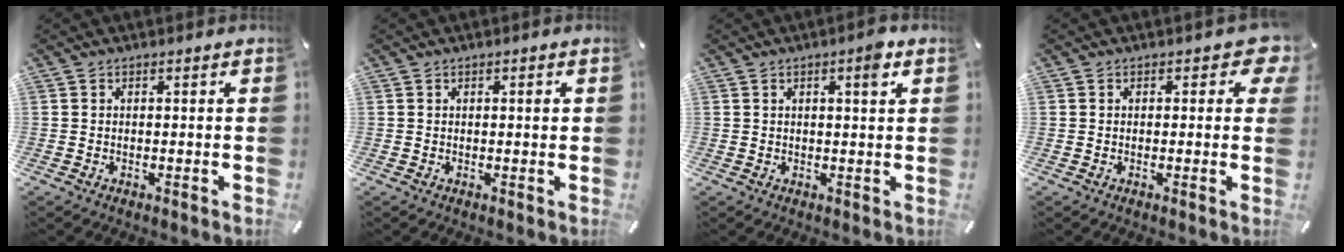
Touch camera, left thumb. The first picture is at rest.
{"total": 1.1, "force": [0.3, 0.3, 1.0], "torque": [-0.010, 0.000, 0.002]}
{"total": 4.0, "force": [1.8, 1.0, 3.4], "torque": [-0.048, -0.004, 0.024]}
{"total": 4.4, "force": [1.3, 2.5, 3.3], "torque": [-0.033, 0.001, 0.017]}